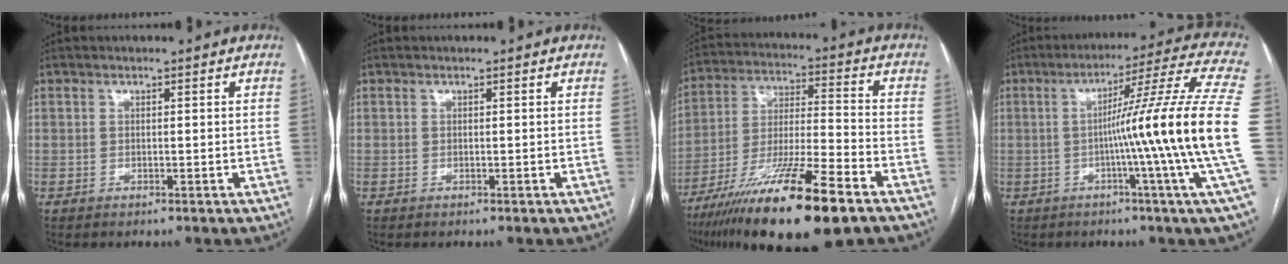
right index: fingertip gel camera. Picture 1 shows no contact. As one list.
[{"total": 0.0}, {"total": 20.4, "force": [-12.8, 1.8, 15.8], "torque": [-0.274, -0.041, -0.224]}, {"total": 18.8, "force": [-2.4, -3.6, 18.3], "torque": [-0.247, -0.005, -0.054]}]